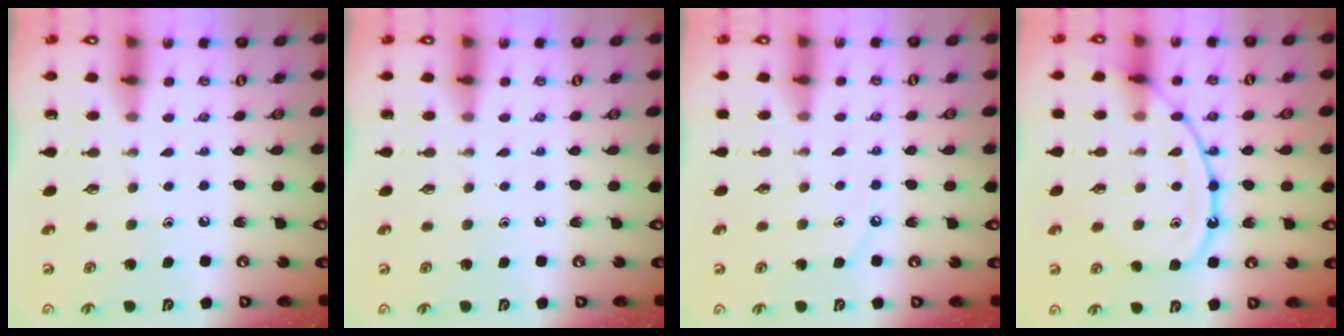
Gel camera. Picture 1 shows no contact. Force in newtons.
{"total": 0.0}
{"total": 3.6, "press": 3.6, "slide": 0.6}
{"total": 13.9, "press": 13.9, "slide": 1.3}